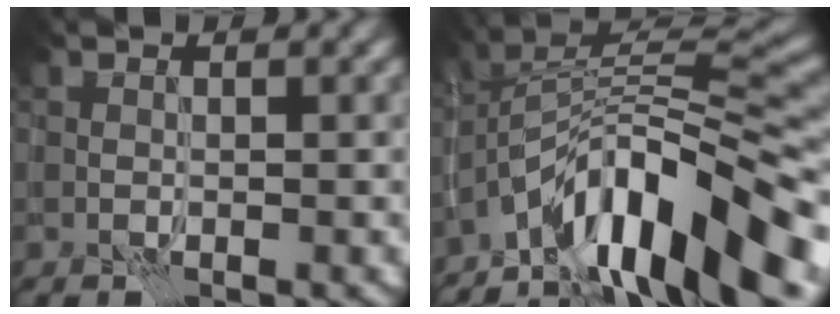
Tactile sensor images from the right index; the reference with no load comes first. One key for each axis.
{"total": 13.0, "fx": -7.2, "fy": 3.9, "fz": 10.1, "tx": -0.160, "ty": 0.024, "tz": -0.128}